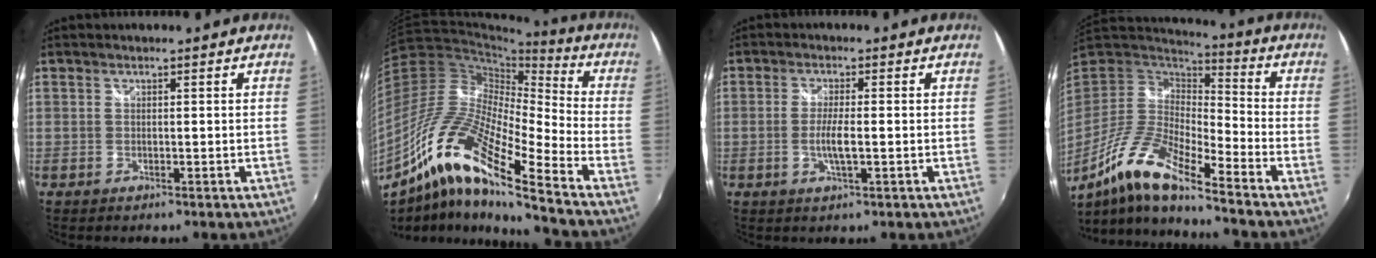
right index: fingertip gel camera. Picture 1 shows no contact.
{"total": 18.1, "force": [-10.8, 2.6, 14.3], "torque": [-0.262, -0.010, -0.226]}
{"total": 4.0, "force": [-0.8, 0.5, 3.9], "torque": [-0.074, -0.007, -0.015]}
{"total": 15.8, "force": [-10.6, 2.6, 11.4], "torque": [-0.215, -0.021, -0.212]}